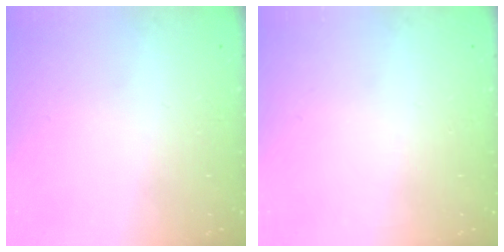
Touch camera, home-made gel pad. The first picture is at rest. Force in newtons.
{"total": 0.0}